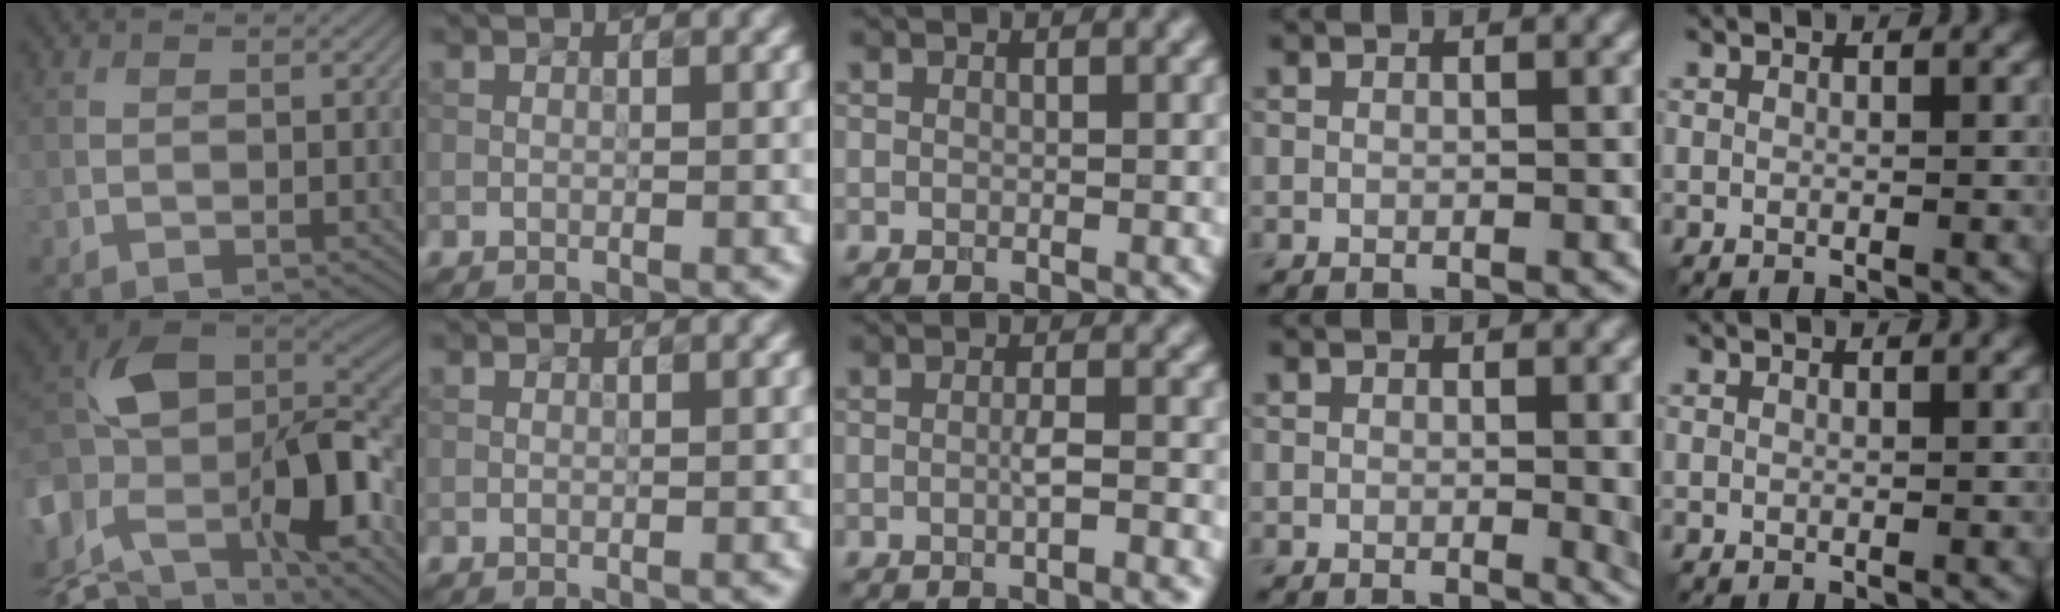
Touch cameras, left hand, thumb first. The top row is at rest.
{"thumb": {"total": 14.7, "force": [-3.0, 7.9, 12.1], "torque": [-0.247, -0.010, -0.062]}, "middle": {"total": 2.2, "force": [-0.8, 0.3, 2.0], "torque": [-0.025, 0.006, -0.018]}, "ring": {"total": 2.0, "force": [0.0, 0.4, 2.0], "torque": [-0.020, -0.005, 0.000]}, "little": {"total": 0.6, "force": [0.4, 0.1, 0.4], "torque": [0.001, 0.004, 0.005]}}